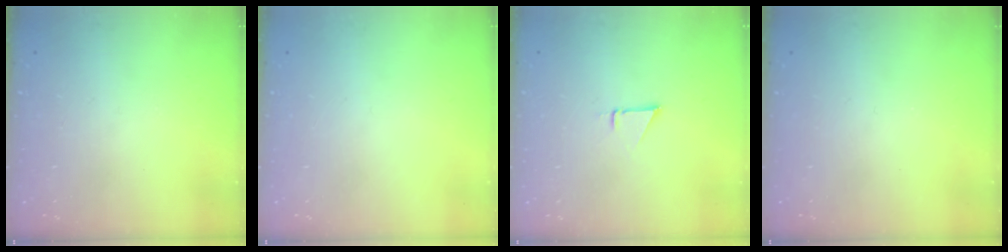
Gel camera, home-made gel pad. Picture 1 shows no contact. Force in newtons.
{"total": 0.0}
{"total": 1.5, "press": 1.5, "slide": 0.0}
{"total": 0.0}